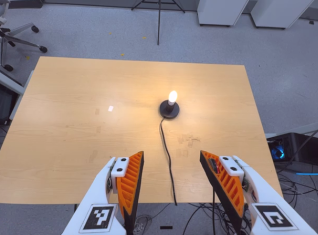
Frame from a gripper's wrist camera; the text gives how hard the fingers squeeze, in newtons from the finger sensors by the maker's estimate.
{"total": 0.0}